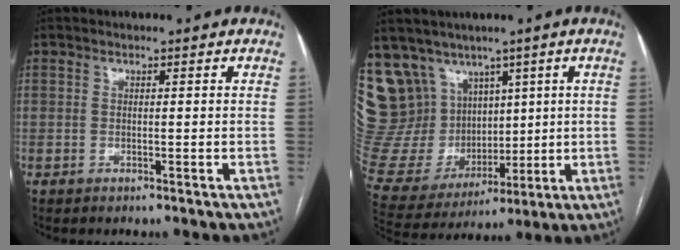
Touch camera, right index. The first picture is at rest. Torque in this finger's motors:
{"motor_torque": [-0.68, 0.86, -0.11, -0.07]}